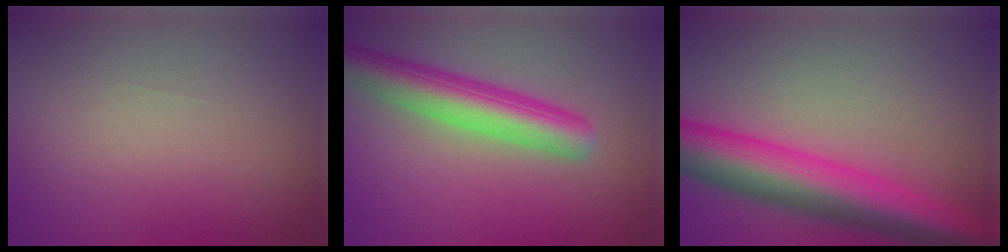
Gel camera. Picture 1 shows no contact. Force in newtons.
{"total": 6.2, "press": 6.2, "slide": 0.3}
{"total": 9.3, "press": 9.3, "slide": 0.2}